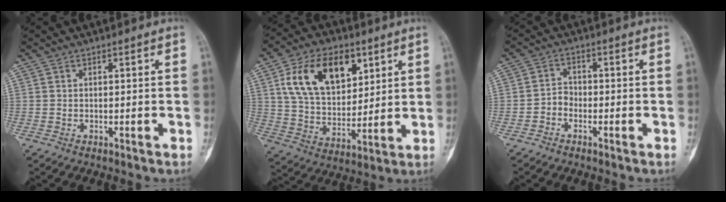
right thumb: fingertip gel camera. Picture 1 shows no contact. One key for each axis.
{"total": 17.5, "fx": 7.3, "fy": 10.7, "fz": 11.8, "tx": -0.168, "ty": -0.022, "tz": 0.137}
{"total": 1.3, "fx": -0.7, "fy": 0.9, "fz": 0.6, "tx": -0.004, "ty": 0.007, "tz": -0.018}